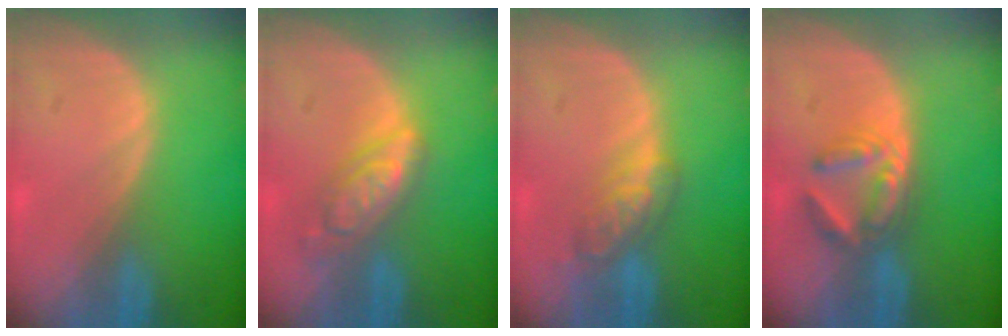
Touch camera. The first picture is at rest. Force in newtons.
{"total": 6.2, "press": 5.5, "slide": 2.9}
{"total": 5.4, "press": 5.0, "slide": 2.1}
{"total": 5.8, "press": 5.0, "slide": 2.8}